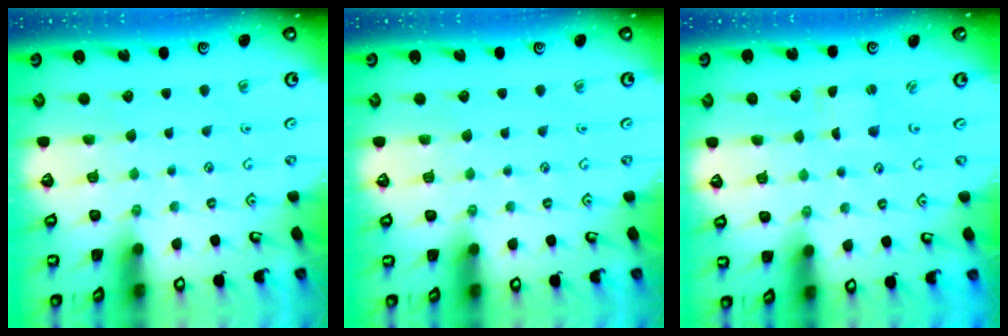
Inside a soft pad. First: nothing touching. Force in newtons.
{"total": 0.0}
{"total": 0.0}